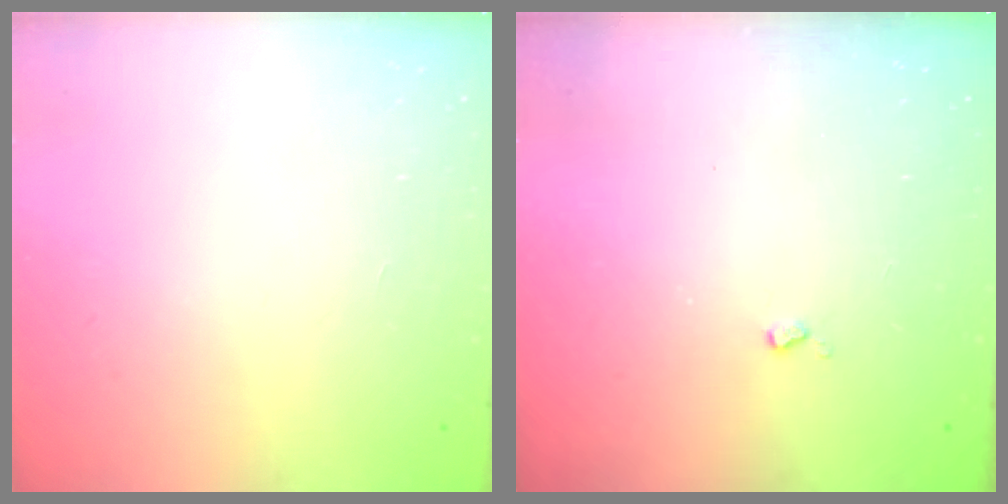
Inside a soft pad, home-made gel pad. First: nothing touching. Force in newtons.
{"total": 2.5, "press": 2.4, "slide": 0.5}